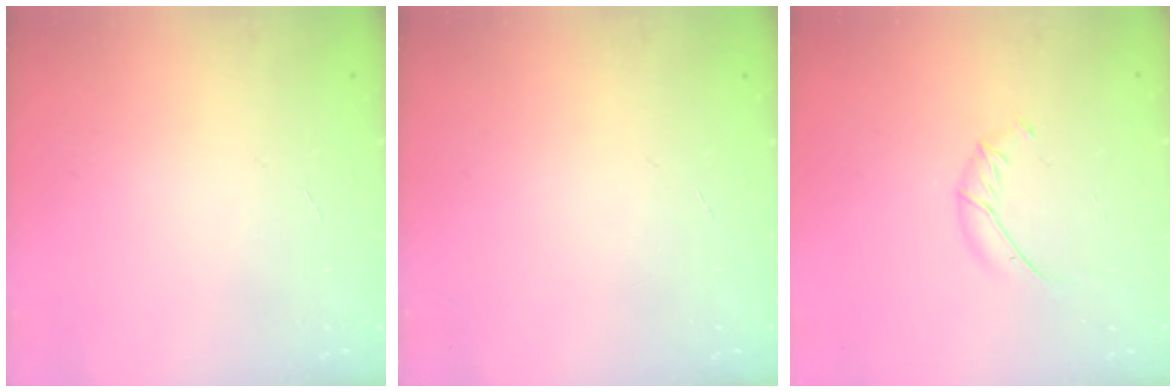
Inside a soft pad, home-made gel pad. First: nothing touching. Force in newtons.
{"total": 0.0}
{"total": 6.4, "press": 6.2, "slide": 1.7}